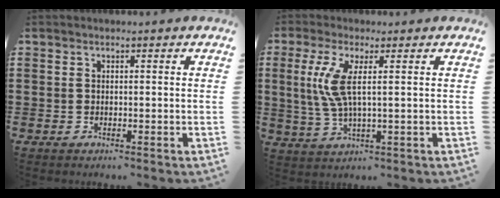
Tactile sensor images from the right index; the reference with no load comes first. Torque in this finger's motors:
{"motor_torque": [0.89, 0.55, 0.29, 0.13]}